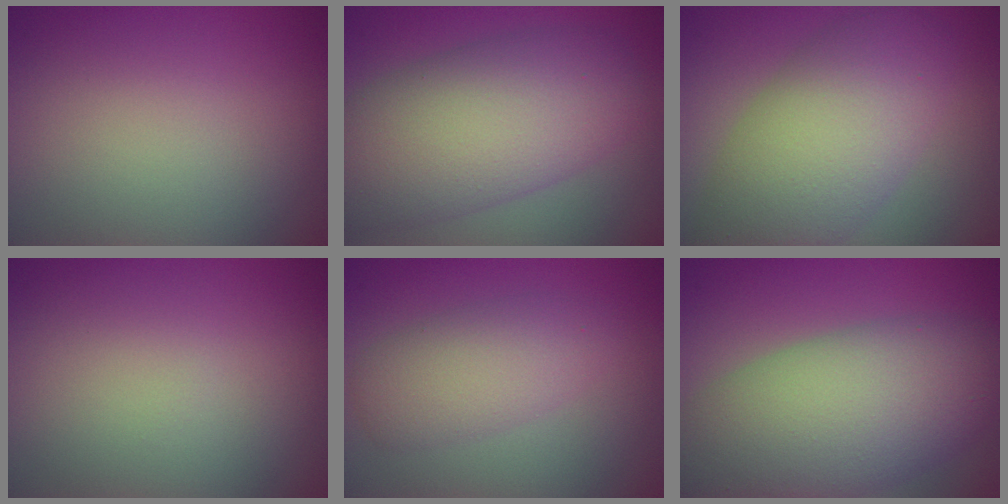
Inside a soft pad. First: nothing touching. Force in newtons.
{"total": 9.7, "press": 9.7, "slide": 0.4}
{"total": 8.2, "press": 8.2, "slide": 0.3}
{"total": 0.0}
{"total": 3.8, "press": 3.8, "slide": 0.2}
{"total": 10.6, "press": 10.6, "slide": 0.3}